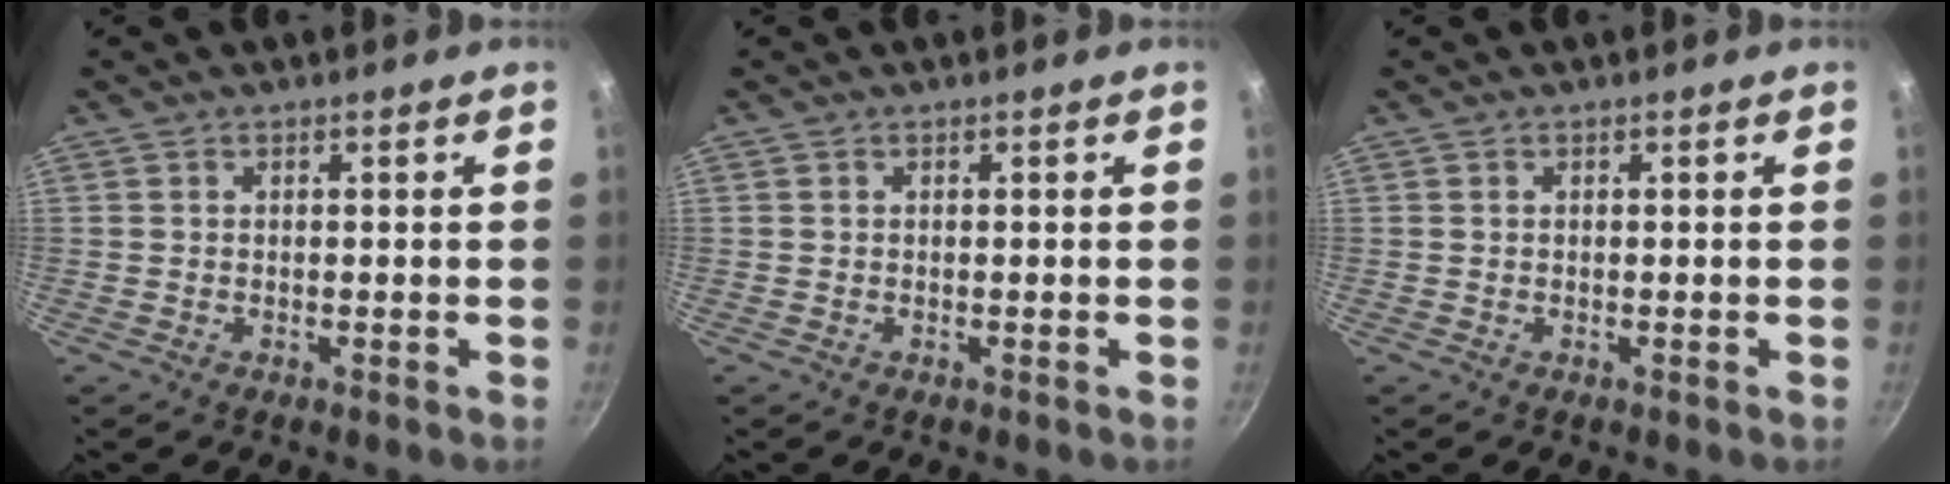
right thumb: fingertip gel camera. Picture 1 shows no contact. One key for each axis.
{"total": 0.0}
{"total": 0.0}